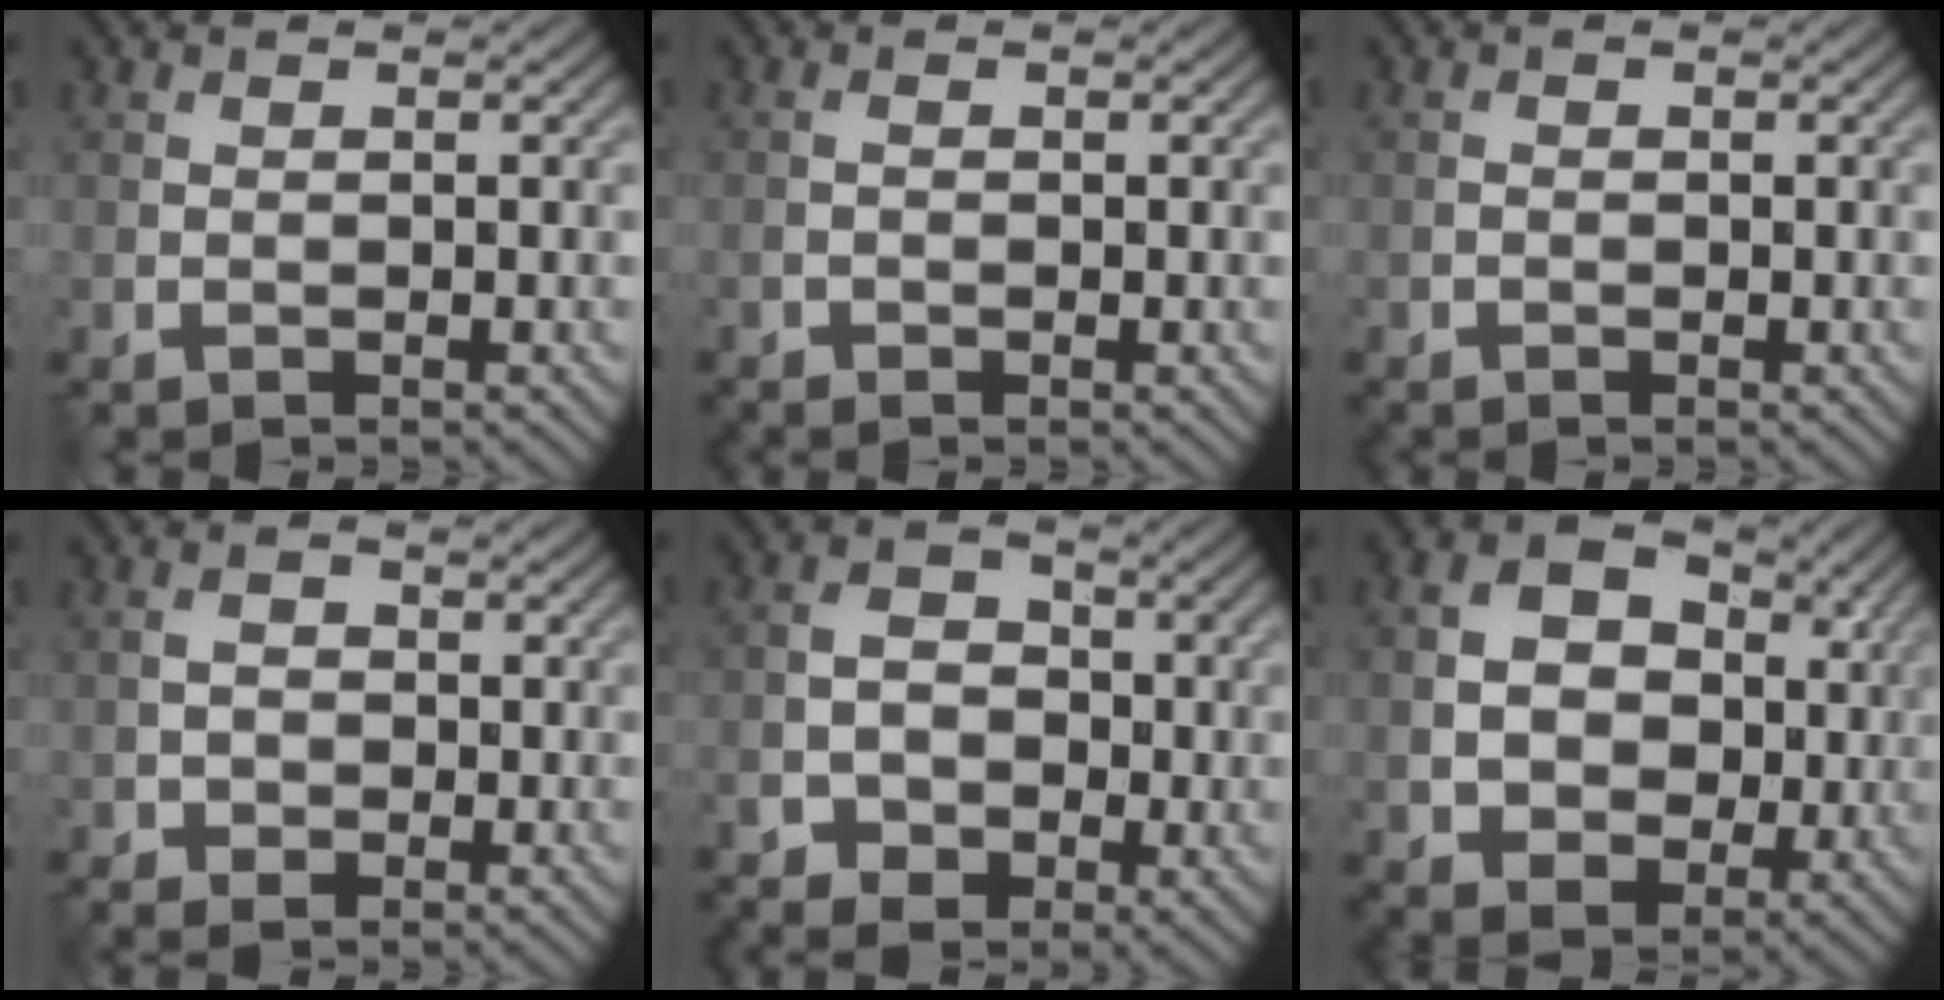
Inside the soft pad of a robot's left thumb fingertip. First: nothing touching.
{"total": 0.9, "force": [-0.6, 0.4, 0.5], "torque": [-0.013, 0.001, -0.011]}
{"total": 0.5, "force": [-0.4, 0.2, 0.2], "torque": [-0.004, 0.000, -0.007]}
{"total": 2.8, "force": [-0.6, 2.2, 1.7], "torque": [-0.032, -0.001, -0.005]}
{"total": 5.3, "force": [-2.4, 3.6, 3.0], "torque": [-0.064, -0.008, -0.042]}
{"total": 9.8, "force": [0.6, 7.8, 6.0], "torque": [-0.127, -0.005, 0.004]}